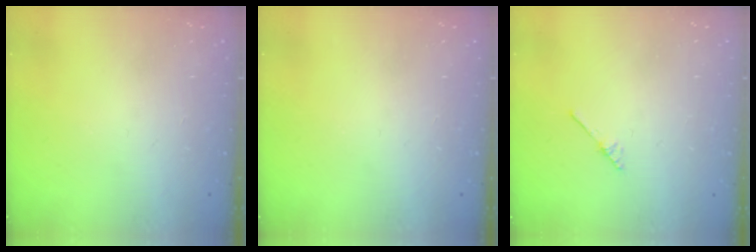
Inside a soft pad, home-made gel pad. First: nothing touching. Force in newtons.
{"total": 0.0}
{"total": 2.0, "press": 2.0, "slide": 0.2}